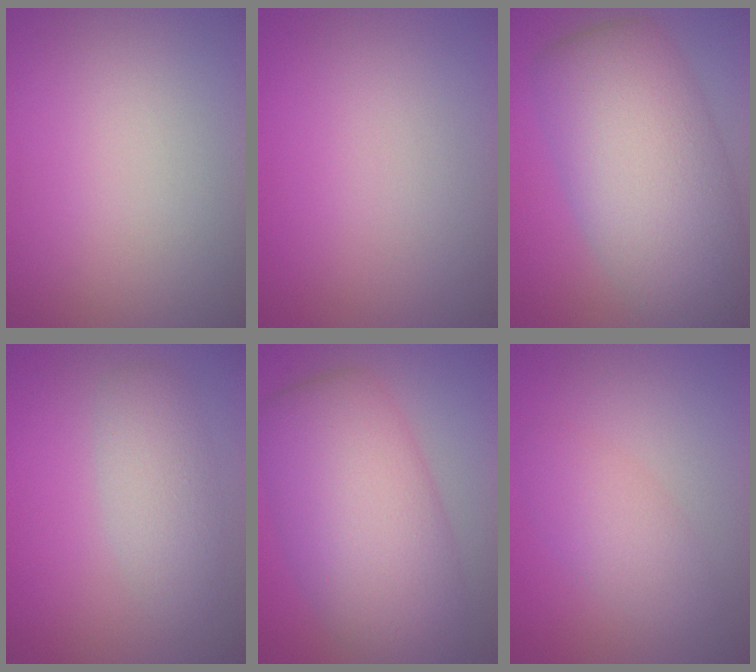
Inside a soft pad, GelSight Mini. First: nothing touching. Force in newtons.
{"total": 0.0}
{"total": 10.7, "press": 10.7, "slide": 0.2}
{"total": 3.2, "press": 3.2, "slide": 0.1}
{"total": 9.8, "press": 9.8, "slide": 0.2}
{"total": 2.9, "press": 2.9, "slide": 0.1}